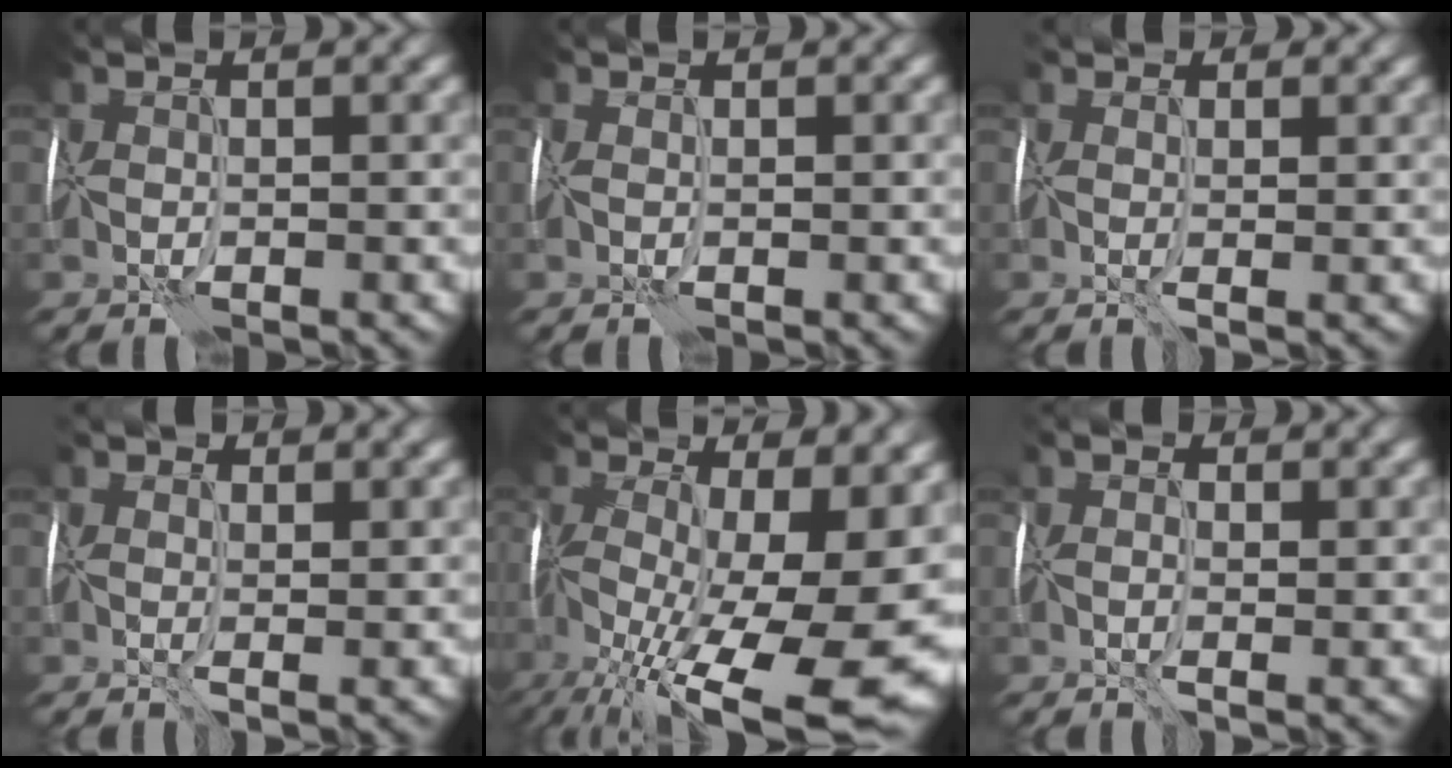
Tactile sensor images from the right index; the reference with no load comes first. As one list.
[{"total": 0.6, "force": [0.2, 0.2, 0.5], "torque": [-0.009, 0.001, 0.007]}, {"total": 1.7, "force": [0.6, 1.2, 1.1], "torque": [-0.020, 0.006, 0.006]}, {"total": 1.4, "force": [0.5, 1.0, 0.9], "torque": [-0.022, 0.003, 0.006]}, {"total": 17.0, "force": [-4.3, 7.0, 14.9], "torque": [-0.277, -0.027, -0.060]}, {"total": 1.0, "force": [0.3, 0.5, 0.8], "torque": [-0.026, 0.002, 0.001]}]